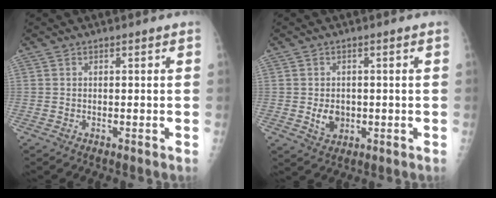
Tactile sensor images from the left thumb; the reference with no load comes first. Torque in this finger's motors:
{"motor_torque": [0.74, 0.57, 0.47, -0.04, 0.01]}